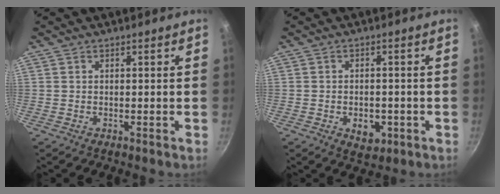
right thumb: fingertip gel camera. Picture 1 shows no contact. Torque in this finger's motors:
{"motor_torque": [-0.15, 0.24, -0.11, -0.14, -0.06]}